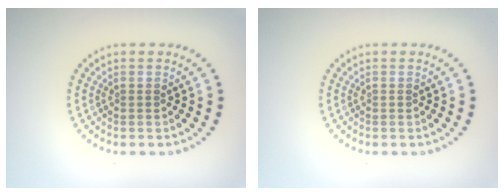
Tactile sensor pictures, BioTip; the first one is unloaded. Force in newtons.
{"total": 0.0}